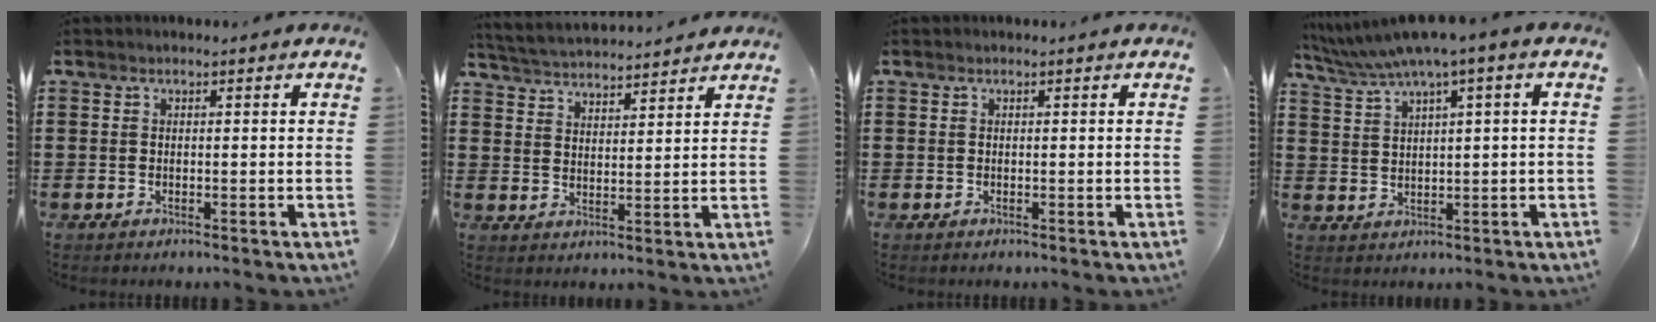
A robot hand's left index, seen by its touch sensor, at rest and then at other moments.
{"total": 3.7, "force": [3.7, -0.1, 0.1], "torque": [-0.018, -0.022, 0.063]}
{"total": 0.0}
{"total": 4.5, "force": [2.7, 0.0, 3.6], "torque": [-0.076, -0.013, 0.043]}